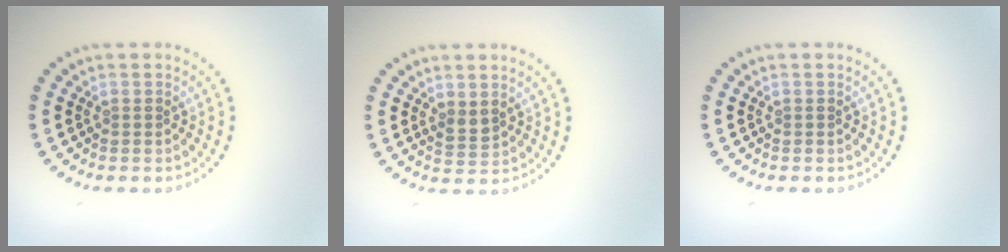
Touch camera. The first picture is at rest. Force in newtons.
{"total": 1.2, "press": 1.2, "slide": 0.5}
{"total": 0.0}